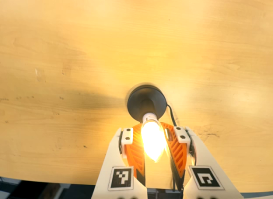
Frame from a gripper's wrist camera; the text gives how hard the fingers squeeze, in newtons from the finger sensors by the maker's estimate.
{"total": 13.0, "left": 12.4, "right": 13.6}